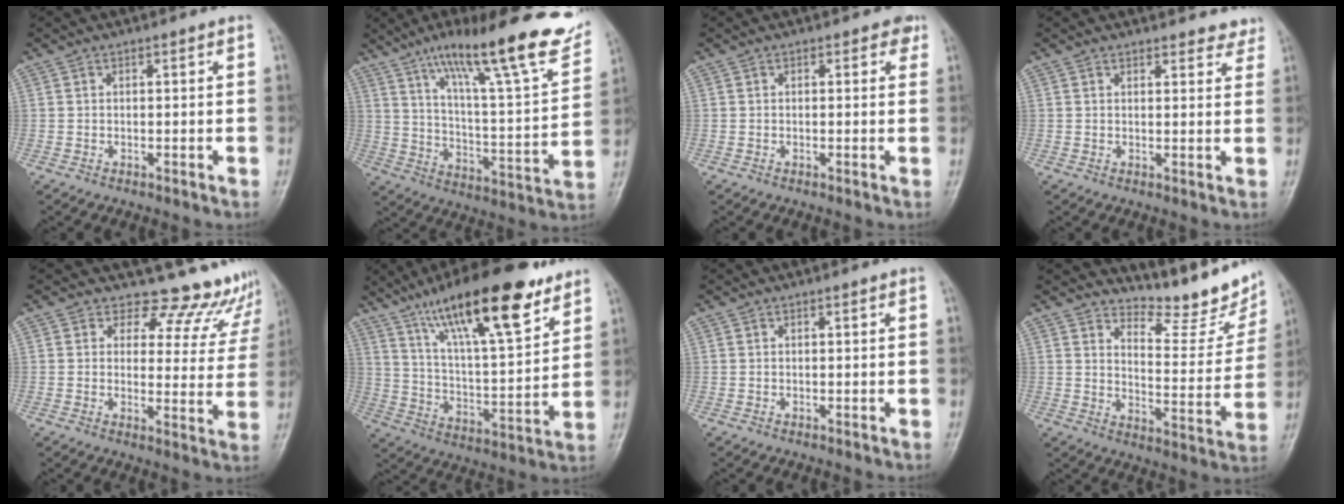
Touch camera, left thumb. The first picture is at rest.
{"total": 26.1, "force": [17.1, 4.4, 19.2], "torque": [-0.271, -0.053, 0.264]}
{"total": 1.4, "force": [0.7, 1.0, 0.8], "torque": [0.008, 0.000, 0.001]}
{"total": 4.7, "force": [4.4, 1.7, 0.8], "torque": [0.021, -0.022, 0.039]}
{"total": 12.6, "force": [11.6, 4.9, 0.4], "torque": [0.049, -0.098, 0.110]}
{"total": 22.5, "force": [14.4, 5.9, 16.2], "torque": [-0.244, -0.049, 0.245]}
{"total": 0.0}
{"total": 12.2, "force": [11.1, 3.0, 4.2], "torque": [-0.035, -0.094, 0.151]}